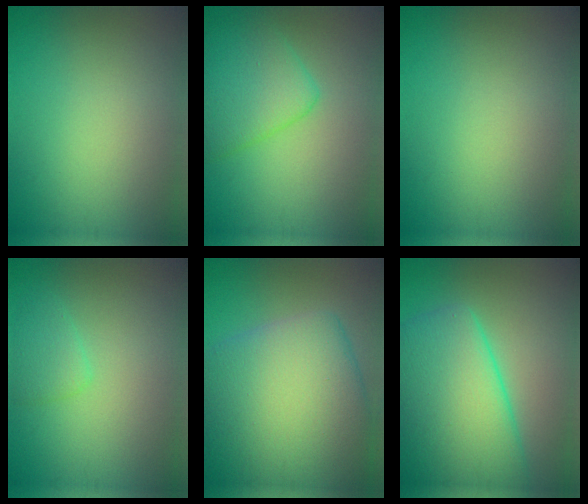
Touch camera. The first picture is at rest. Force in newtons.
{"total": 5.3, "press": 5.3, "slide": 0.1}
{"total": 0.0}
{"total": 1.8, "press": 1.8, "slide": 0.2}
{"total": 13.3, "press": 13.2, "slide": 0.7}
{"total": 11.6, "press": 11.6, "slide": 0.4}